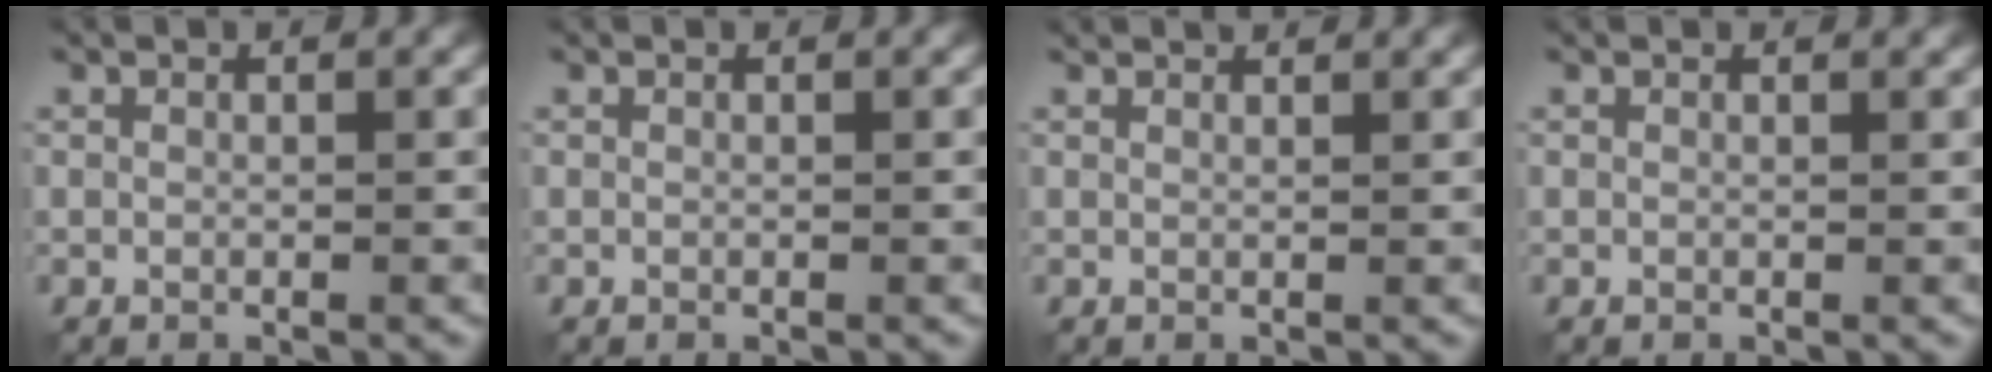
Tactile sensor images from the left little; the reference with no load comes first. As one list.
[{"total": 0.0}, {"total": 1.4, "force": [1.3, 0.1, 0.3], "torque": [-0.011, 0.000, 0.017]}, {"total": 0.8, "force": [0.7, 0.1, 0.2], "torque": [-0.004, 0.000, 0.007]}]